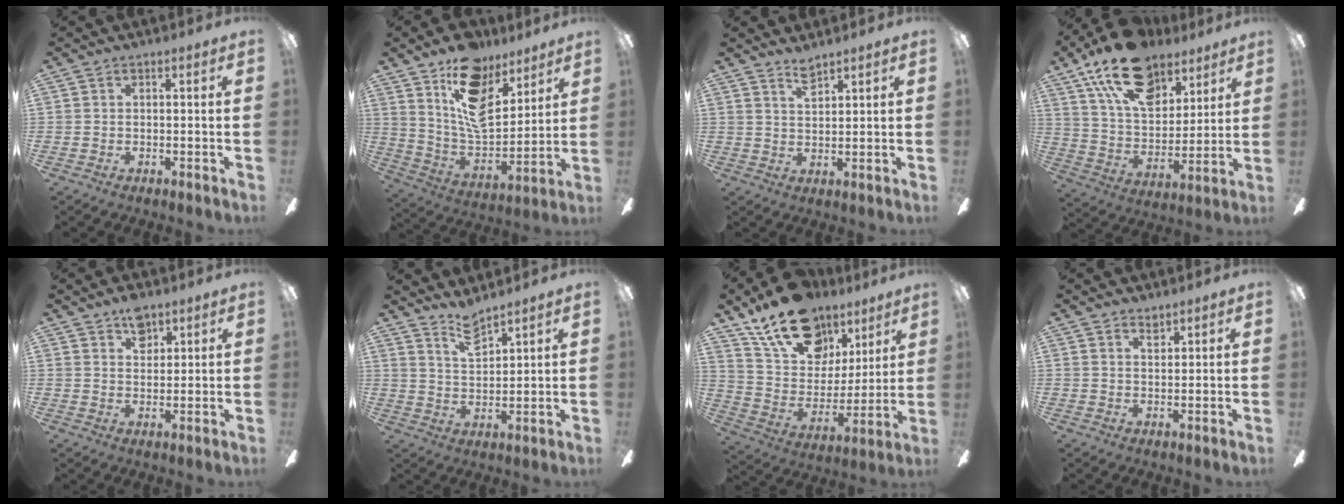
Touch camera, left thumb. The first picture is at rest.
{"total": 17.3, "force": [11.2, 9.0, 9.6], "torque": [-0.162, -0.064, 0.204]}
{"total": 4.0, "force": [3.4, 0.9, 2.0], "torque": [-0.038, -0.011, 0.058]}
{"total": 20.8, "force": [13.4, 11.2, 11.2], "torque": [-0.196, -0.064, 0.242]}
{"total": 5.9, "force": [3.9, 3.4, 2.8], "torque": [-0.034, -0.012, 0.067]}
{"total": 6.9, "force": [5.8, 1.9, 3.2], "torque": [-0.064, -0.030, 0.103]}
{"total": 20.3, "force": [14.1, 11.4, 9.2], "torque": [-0.163, -0.079, 0.258]}
{"total": 2.4, "force": [2.0, 0.9, 1.0], "torque": [-0.016, -0.002, 0.035]}